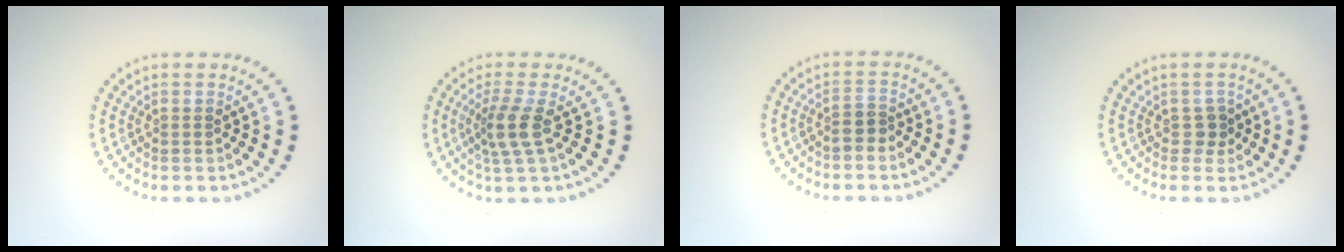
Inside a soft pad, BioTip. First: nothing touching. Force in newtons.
{"total": 2.7, "press": 2.1, "slide": 1.7}
{"total": 1.6, "press": 1.4, "slide": 0.8}
{"total": 1.3, "press": 1.0, "slide": 0.8}